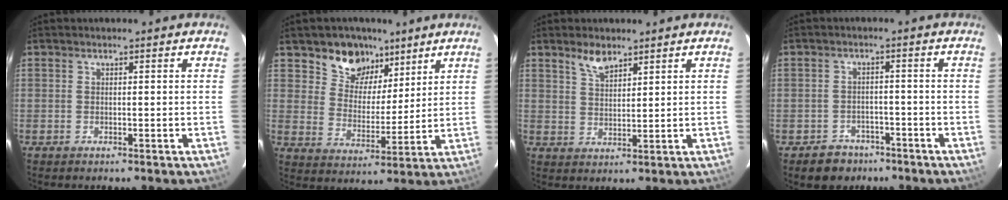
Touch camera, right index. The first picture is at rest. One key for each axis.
{"total": 10.5, "fx": 7.1, "fy": 7.2, "fz": 2.9, "tx": -0.052, "ty": 0.001, "tz": 0.124}
{"total": 4.2, "fx": 3.3, "fy": 1.6, "fz": 2.1, "tx": -0.037, "ty": 0.003, "tz": 0.062}
{"total": 5.9, "fx": -3.9, "fy": 4.4, "fz": 0.6, "tx": -0.025, "ty": 0.026, "tz": -0.049}